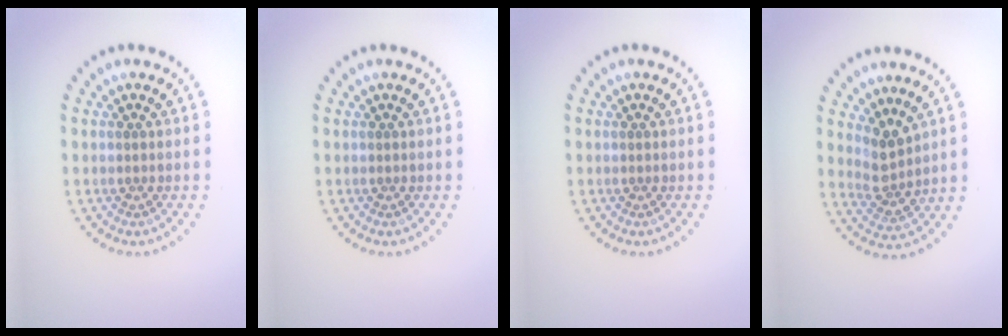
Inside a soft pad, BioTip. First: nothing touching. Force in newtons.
{"total": 0.0}
{"total": 0.0}
{"total": 2.7, "press": 2.0, "slide": 1.9}